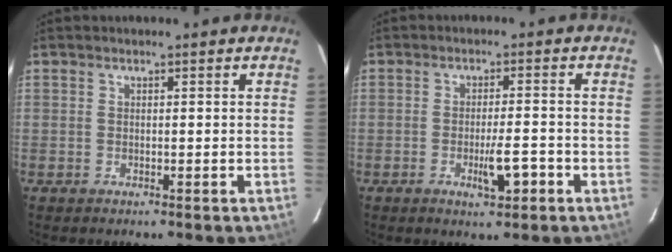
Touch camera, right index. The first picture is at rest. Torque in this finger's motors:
{"motor_torque": [0.17, -0.11, 0.11, 0.03]}